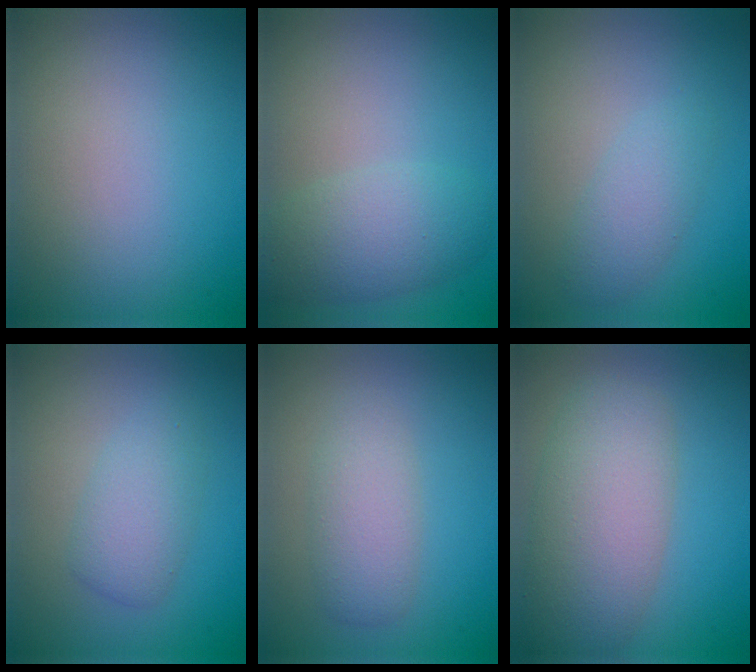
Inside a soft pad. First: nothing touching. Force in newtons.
{"total": 3.9, "press": 3.9, "slide": 0.3}
{"total": 2.2, "press": 2.2, "slide": 0.1}
{"total": 2.9, "press": 2.9, "slide": 0.0}
{"total": 3.0, "press": 3.0, "slide": 0.1}
{"total": 6.8, "press": 6.8, "slide": 0.4}